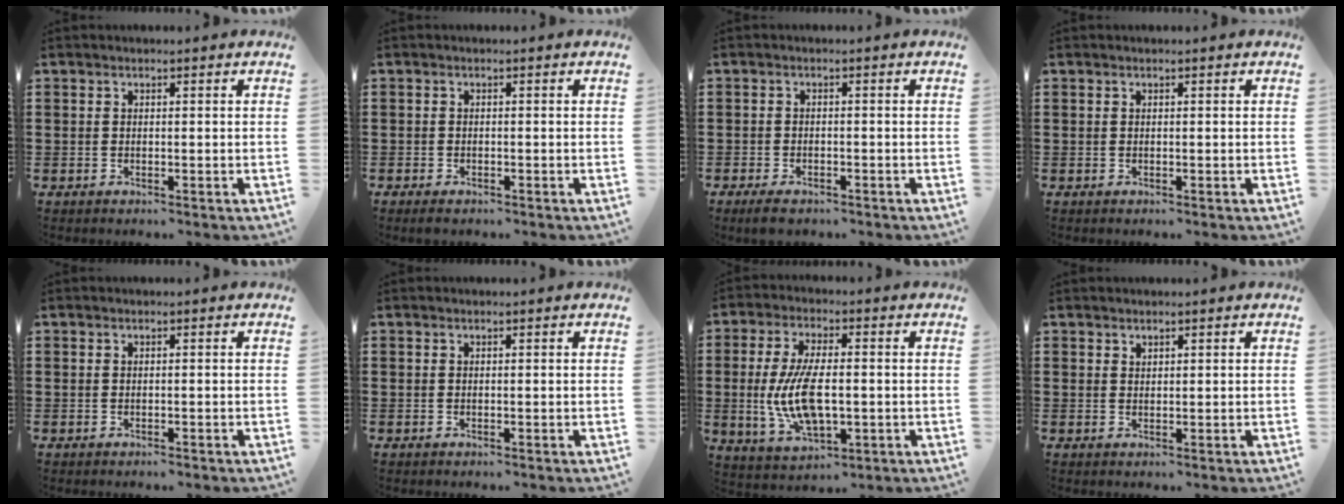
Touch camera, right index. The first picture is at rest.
{"total": 0.9, "force": [-0.9, 0.3, 0.2], "torque": [-0.005, -0.002, -0.017]}
{"total": 1.9, "force": [-1.7, 0.7, 0.6], "torque": [-0.021, 0.000, -0.036]}
{"total": 0.0}
{"total": 0.0}
{"total": 0.0}
{"total": 9.8, "force": [-1.0, 4.5, 8.6], "torque": [-0.198, -0.008, -0.023]}
{"total": 0.9, "force": [0.8, 0.4, -0.1], "torque": [0.000, 0.001, 0.015]}